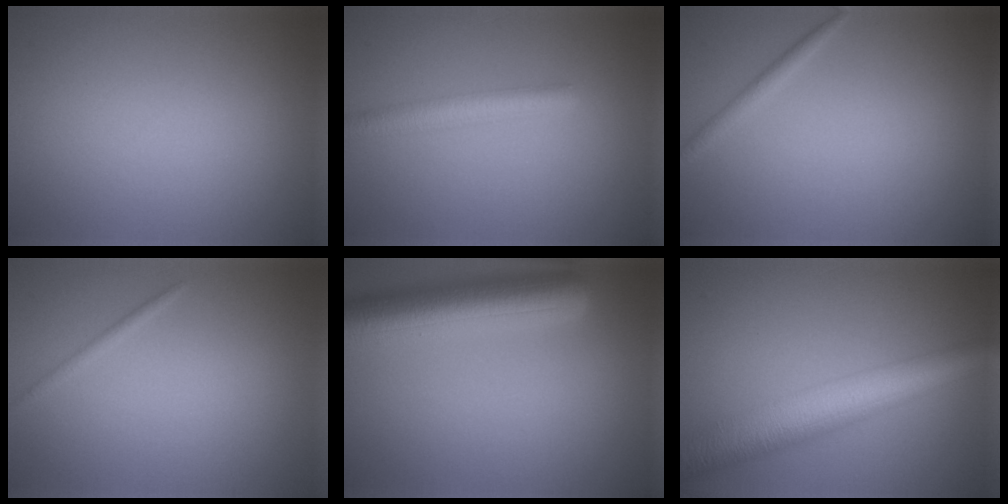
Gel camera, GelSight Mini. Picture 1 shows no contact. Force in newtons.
{"total": 2.8, "press": 2.8, "slide": 0.0}
{"total": 1.1, "press": 1.1, "slide": 0.1}
{"total": 0.7, "press": 0.7, "slide": 0.1}
{"total": 7.7, "press": 7.7, "slide": 0.3}
{"total": 8.4, "press": 8.4, "slide": 0.3}